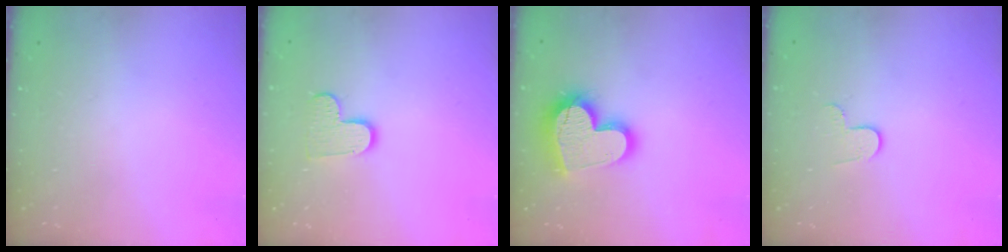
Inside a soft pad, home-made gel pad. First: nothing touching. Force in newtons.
{"total": 8.2, "press": 8.1, "slide": 0.2}
{"total": 18.1, "press": 18.0, "slide": 1.5}
{"total": 4.6, "press": 4.6, "slide": 0.5}